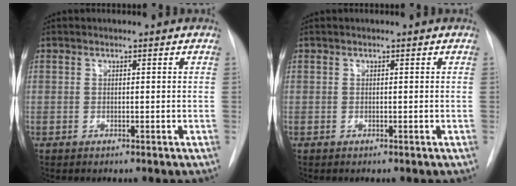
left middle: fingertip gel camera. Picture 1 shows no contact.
{"total": 0.0}